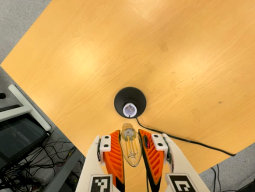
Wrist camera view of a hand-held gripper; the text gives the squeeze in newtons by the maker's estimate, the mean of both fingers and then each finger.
{"total": 20.1, "left": 21.4, "right": 18.8}